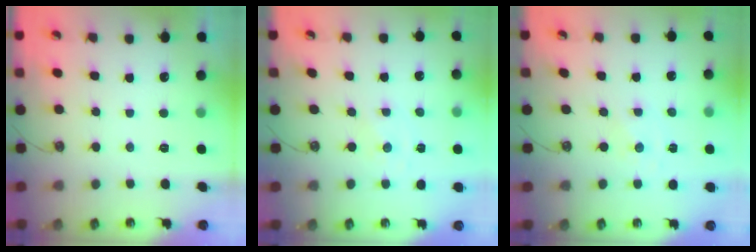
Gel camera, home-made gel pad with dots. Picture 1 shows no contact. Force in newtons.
{"total": 0.0}
{"total": 0.0}